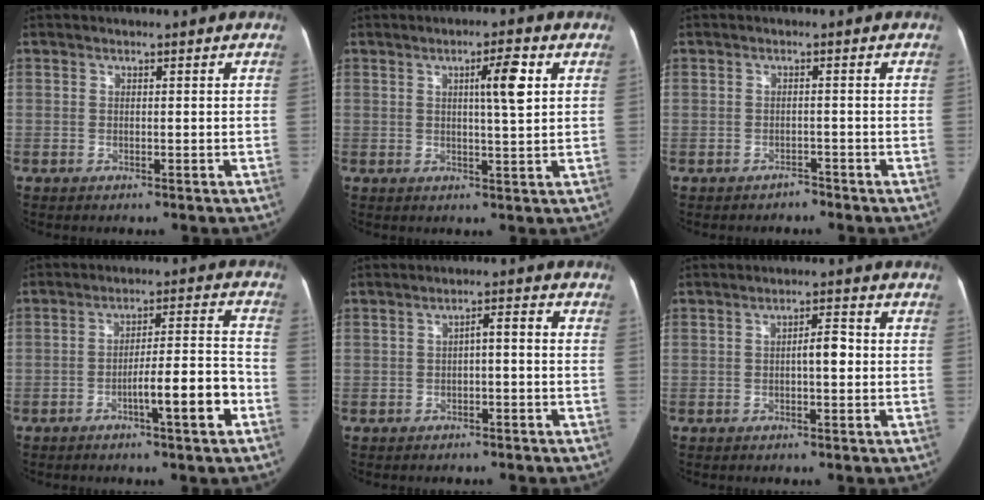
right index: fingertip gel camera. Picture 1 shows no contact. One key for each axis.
{"total": 5.3, "fx": 1.8, "fy": 0.1, "fz": 5.0, "tx": -0.074, "ty": 0.004, "tz": 0.027}
{"total": 1.5, "fx": -1.1, "fy": 0.9, "fz": -0.2, "tx": 0.003, "ty": 0.002, "tz": -0.024}
{"total": 9.3, "fx": -4.1, "fy": 0.4, "fz": 8.4, "tx": -0.119, "ty": 0.017, "tz": -0.059}
{"total": 2.7, "fx": -0.6, "fy": 0.6, "fz": 2.5, "tx": -0.037, "ty": 0.017, "tz": -0.009}
{"total": 3.1, "fx": -0.3, "fy": 0.8, "fz": 2.9, "tx": -0.043, "ty": 0.008, "tz": -0.007}